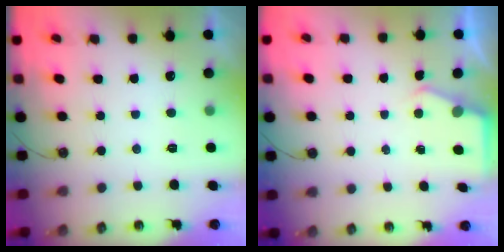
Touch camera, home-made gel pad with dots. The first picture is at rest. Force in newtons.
{"total": 2.8, "press": 2.8, "slide": 0.4}